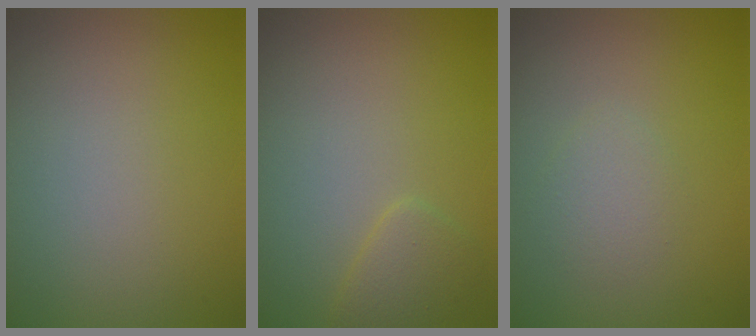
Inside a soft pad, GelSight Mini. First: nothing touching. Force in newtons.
{"total": 1.7, "press": 1.7, "slide": 0.1}
{"total": 1.4, "press": 1.4, "slide": 0.0}